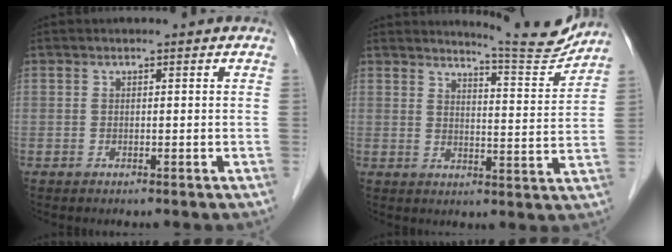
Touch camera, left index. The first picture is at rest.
{"total": 8.1, "force": [8.1, -0.6, 0.8], "torque": [-0.023, -0.032, 0.105]}